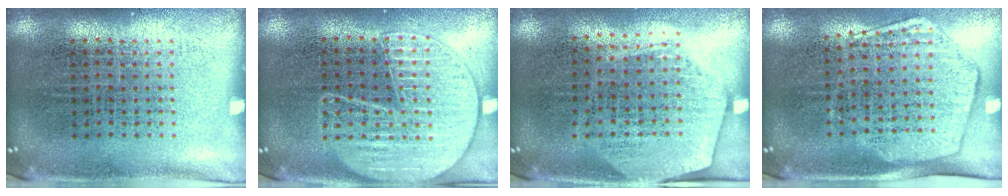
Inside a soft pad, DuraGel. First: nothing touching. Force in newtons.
{"total": 1.9, "press": 1.9, "slide": 0.2}
{"total": 1.9, "press": 1.7, "slide": 0.9}
{"total": 1.9, "press": 1.6, "slide": 1.1}